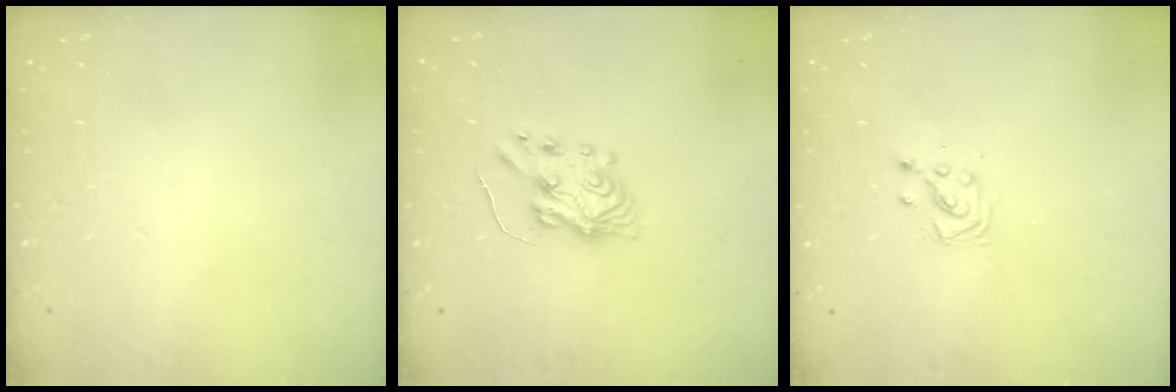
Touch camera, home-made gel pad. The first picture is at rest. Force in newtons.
{"total": 7.3, "press": 7.3, "slide": 0.7}
{"total": 4.0, "press": 4.0, "slide": 0.4}